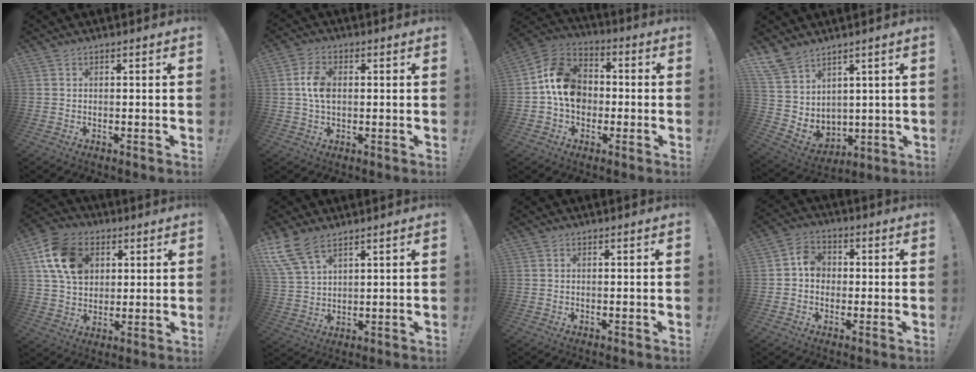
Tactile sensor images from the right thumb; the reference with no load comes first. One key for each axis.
{"total": 7.0, "fx": 0.6, "fy": 4.6, "fz": 5.3, "tx": -0.095, "ty": 0.006, "tz": 0.008}
{"total": 15.0, "fx": 0.0, "fy": 12.3, "fz": 8.6, "tx": -0.133, "ty": 0.020, "tz": 0.007}
{"total": 9.4, "fx": 6.8, "fy": 6.0, "fz": 2.4, "tx": -0.063, "ty": -0.049, "tz": 0.144}
{"total": 15.9, "fx": 5.6, "fy": 12.0, "fz": 8.8, "tx": -0.144, "ty": -0.012, "tz": 0.114}
{"total": 10.3, "fx": 7.2, "fy": 4.6, "fz": 5.8, "tx": -0.128, "ty": -0.029, "tz": 0.142}
{"total": 0.0}
{"total": 6.2, "fx": -0.2, "fy": 5.4, "fz": 3.1, "tx": -0.037, "ty": 0.012, "tz": -0.003}